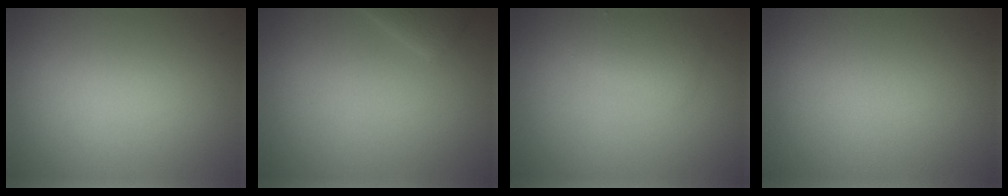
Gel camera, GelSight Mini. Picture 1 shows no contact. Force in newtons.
{"total": 1.5, "press": 1.5, "slide": 0.2}
{"total": 2.1, "press": 2.1, "slide": 0.1}
{"total": 0.0}